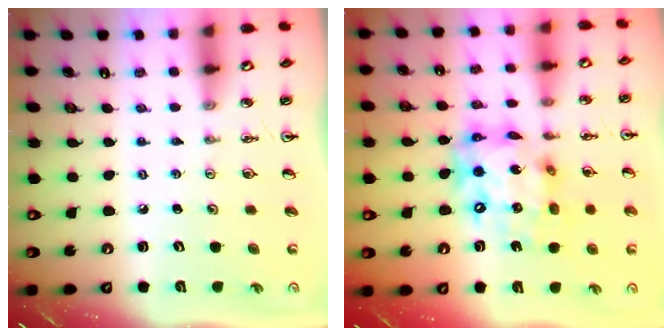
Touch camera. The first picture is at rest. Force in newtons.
{"total": 17.2, "press": 17.1, "slide": 1.4}